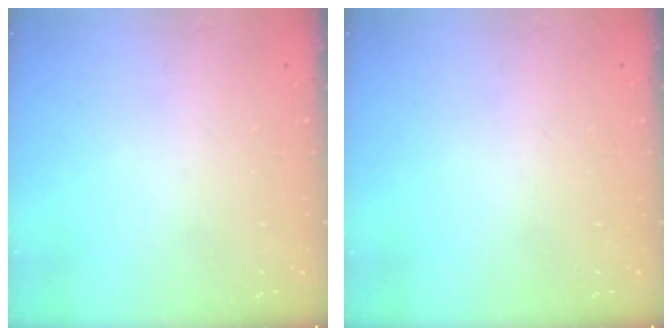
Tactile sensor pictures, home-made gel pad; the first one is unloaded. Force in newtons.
{"total": 0.0}